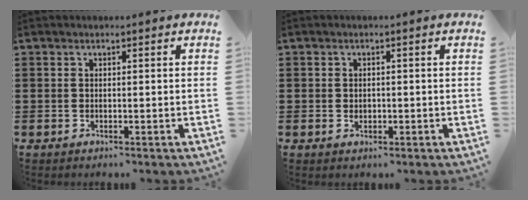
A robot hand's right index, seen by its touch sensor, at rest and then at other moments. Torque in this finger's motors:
{"motor_torque": [-0.27, 0.28, 0.03, 0.01]}